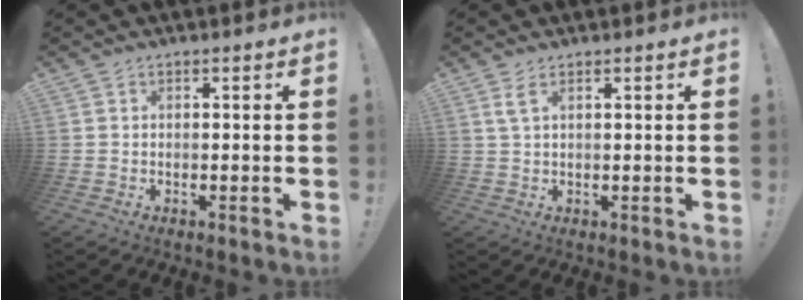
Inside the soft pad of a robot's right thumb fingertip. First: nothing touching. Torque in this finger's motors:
{"motor_torque": [0.01, 0.03, -0.07, 0.12, 0.07]}